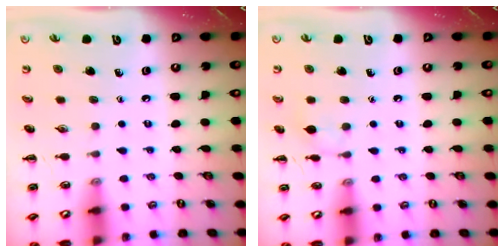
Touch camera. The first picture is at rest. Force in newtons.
{"total": 5.0, "press": 4.6, "slide": 1.9}